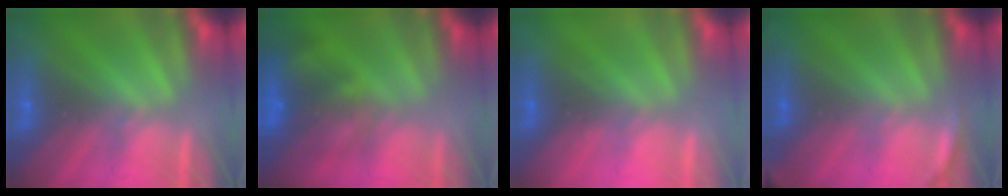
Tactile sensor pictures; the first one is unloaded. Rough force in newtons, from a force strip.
{"total": 5.7}
{"total": 2.3}
{"total": 2.7}